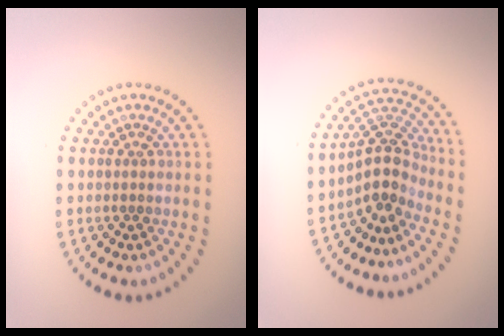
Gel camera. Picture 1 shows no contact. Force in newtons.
{"total": 3.9, "press": 2.9, "slide": 2.6}